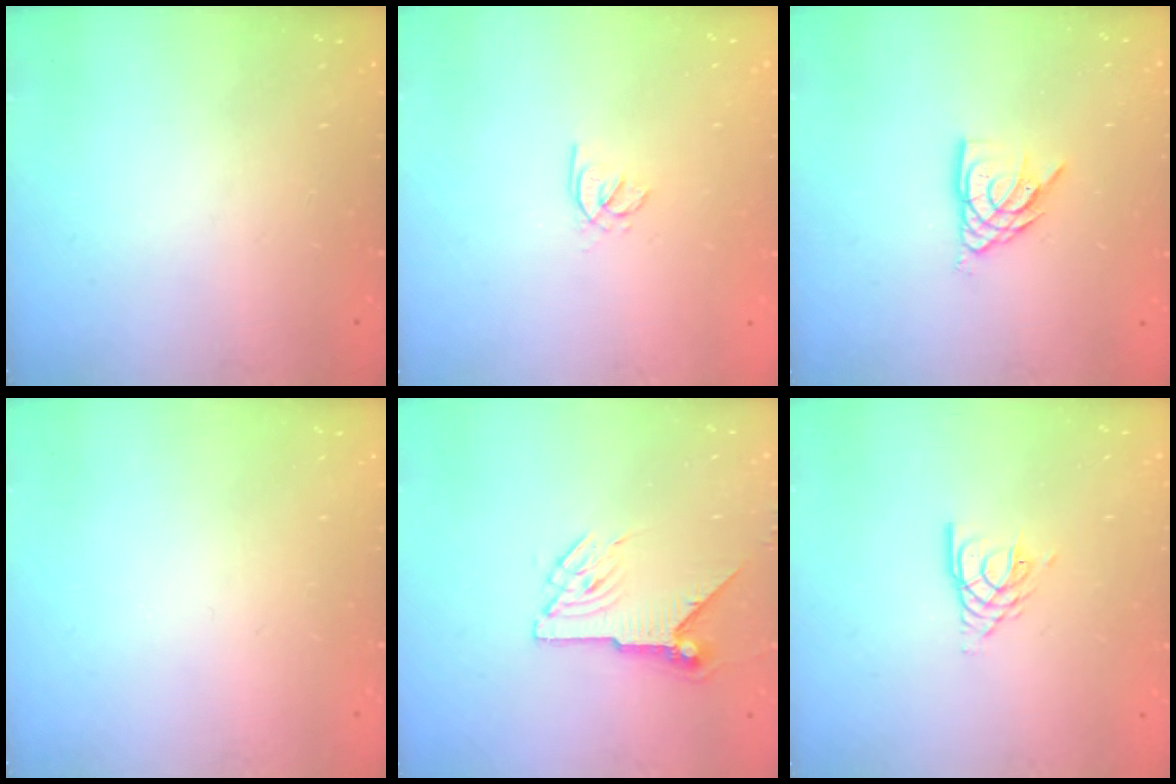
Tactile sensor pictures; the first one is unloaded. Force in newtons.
{"total": 1.8, "press": 1.8, "slide": 0.5}
{"total": 7.9, "press": 7.8, "slide": 0.6}
{"total": 0.0}
{"total": 7.7, "press": 7.7, "slide": 0.3}
{"total": 4.2, "press": 4.1, "slide": 0.5}